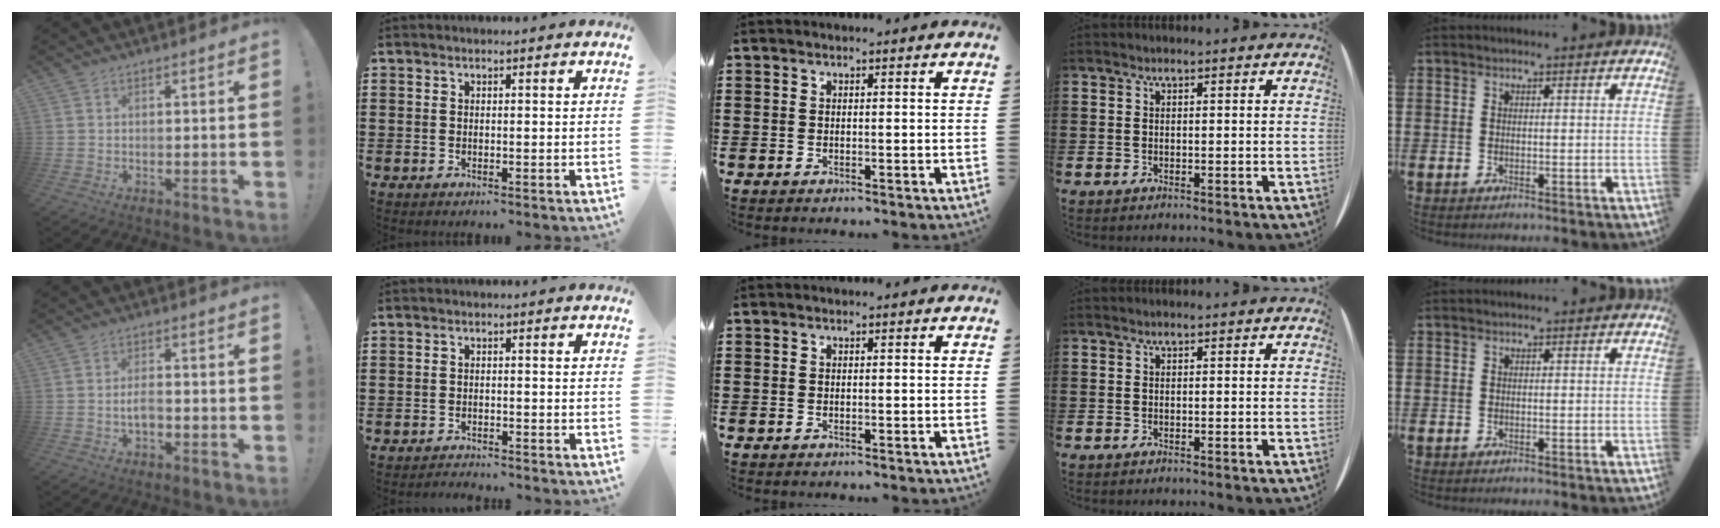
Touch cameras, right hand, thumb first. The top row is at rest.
{"thumb": {"total": 3.9, "force": [-1.1, 1.7, 3.4], "torque": [-0.065, 0.006, -0.021]}, "index": {"total": 1.4, "force": [-1.4, 0.0, -0.1], "torque": [-0.003, 0.001, -0.029]}}